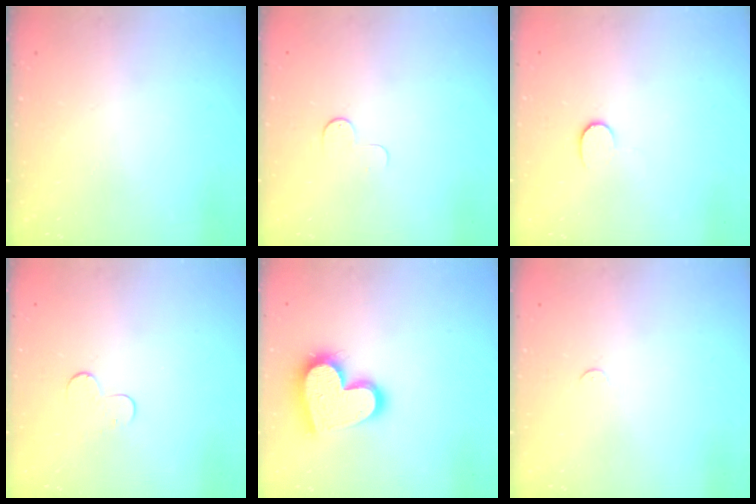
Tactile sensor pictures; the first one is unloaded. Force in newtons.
{"total": 4.0, "press": 4.0, "slide": 0.4}
{"total": 6.0, "press": 6.0, "slide": 0.5}
{"total": 4.9, "press": 4.8, "slide": 0.5}
{"total": 17.9, "press": 17.9, "slide": 1.4}
{"total": 2.3, "press": 2.3, "slide": 0.3}